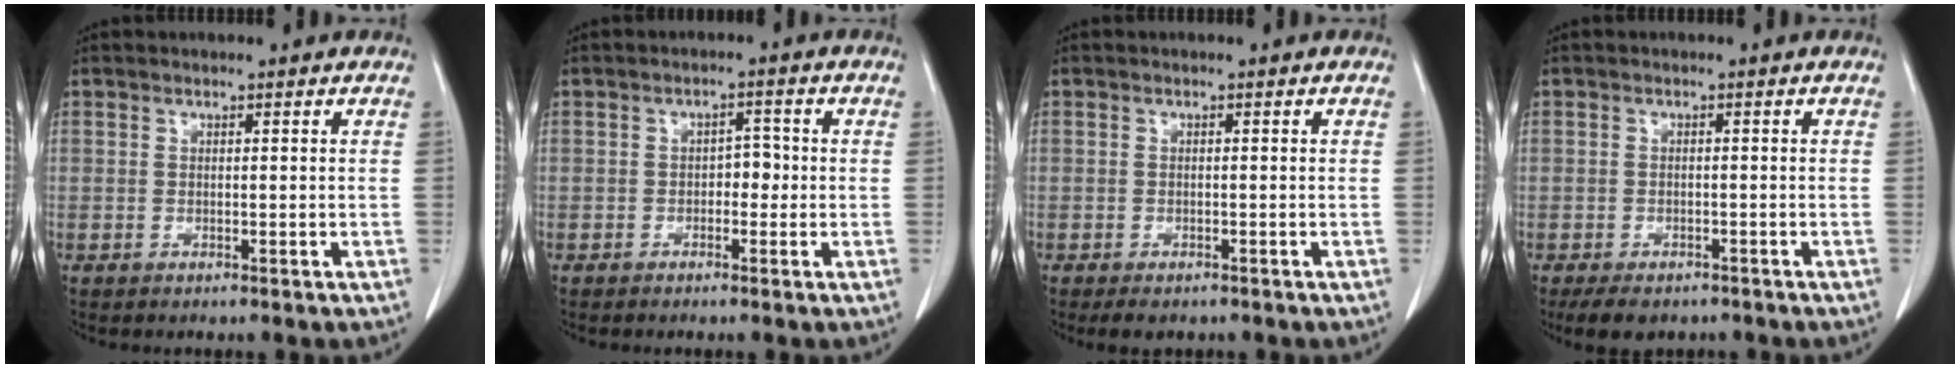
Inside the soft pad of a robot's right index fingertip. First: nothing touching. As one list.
[{"total": 2.4, "force": [-0.5, 1.4, 1.8], "torque": [-0.018, 0.009, -0.009]}, {"total": 2.7, "force": [-2.0, 1.1, 1.3], "torque": [-0.018, -0.004, -0.026]}, {"total": 5.7, "force": [-4.3, 3.0, 2.2], "torque": [-0.027, -0.002, -0.060]}]